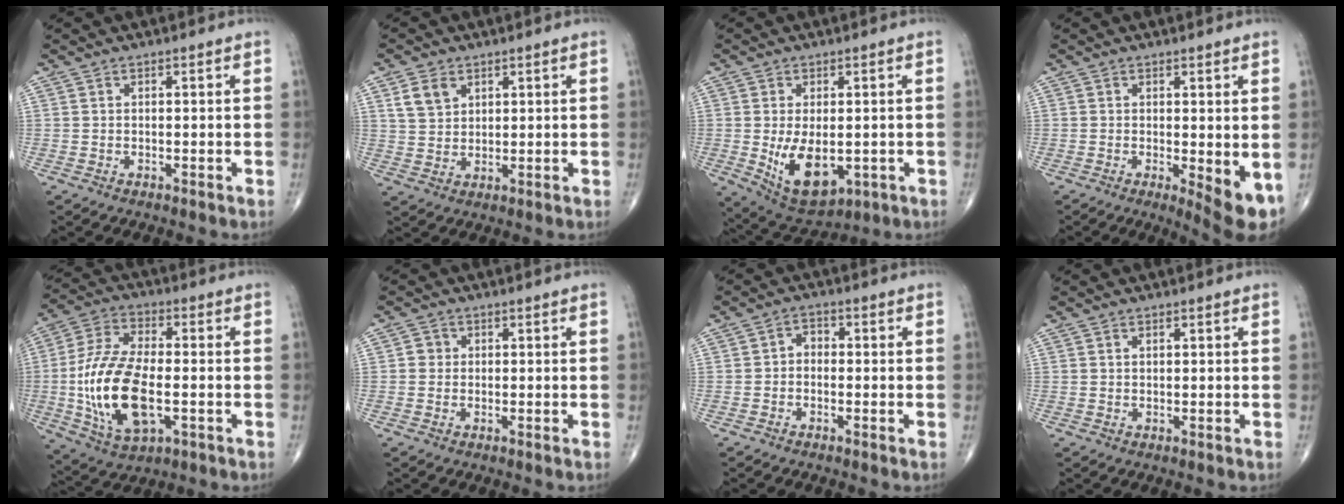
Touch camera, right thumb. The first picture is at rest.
{"total": 5.0, "force": [2.5, 3.6, 2.5], "torque": [-0.036, -0.009, 0.053]}
{"total": 11.1, "force": [-1.7, 6.1, 9.1], "torque": [-0.141, -0.015, -0.007]}
{"total": 6.4, "force": [-0.8, 2.0, 6.0], "torque": [-0.081, -0.018, -0.008]}
{"total": 18.1, "force": [-2.9, 8.8, 15.5], "torque": [-0.315, 0.009, -0.047]}
{"total": 1.8, "force": [0.1, 1.8, 0.5], "torque": [0.002, 0.004, -0.002]}
{"total": 2.6, "force": [-0.5, 2.0, 1.6], "torque": [-0.010, 0.015, -0.021]}
{"total": 0.9, "force": [0.4, 0.5, 0.6], "torque": [-0.007, -0.002, 0.006]}